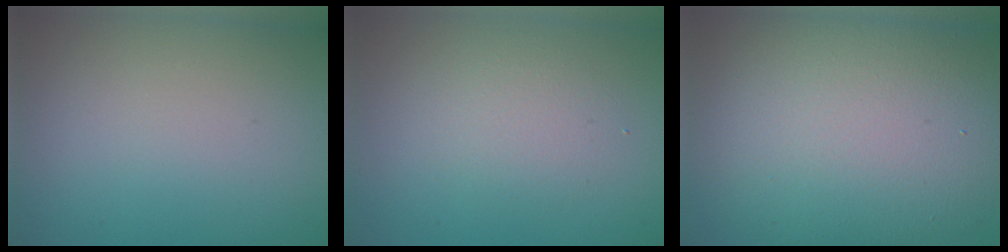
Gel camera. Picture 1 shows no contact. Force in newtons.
{"total": 2.2, "press": 2.2, "slide": 0.0}
{"total": 12.6, "press": 12.6, "slide": 0.6}